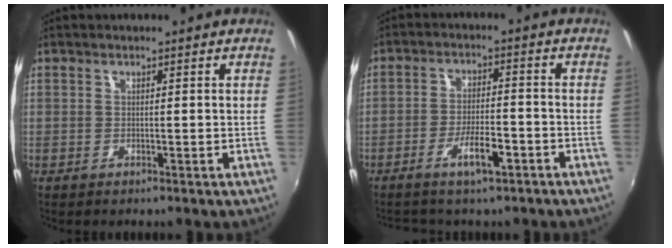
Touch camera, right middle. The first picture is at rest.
{"total": 5.8, "force": [-3.8, 1.8, 3.9], "torque": [-0.081, 0.003, -0.058]}